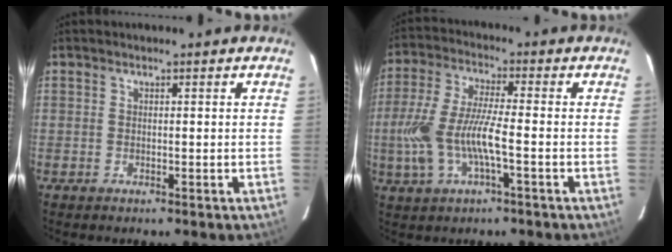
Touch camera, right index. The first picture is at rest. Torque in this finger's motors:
{"motor_torque": [0.44, -0.07, 0.68, 0.21]}